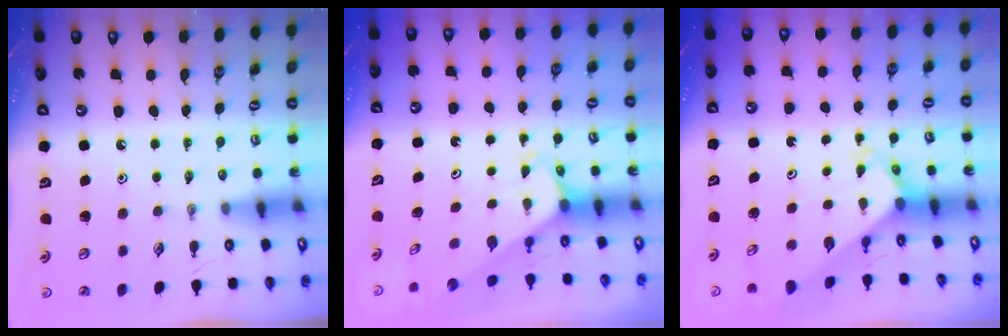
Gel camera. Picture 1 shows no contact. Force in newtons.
{"total": 2.0, "press": 2.0, "slide": 0.1}
{"total": 2.8, "press": 2.8, "slide": 0.1}